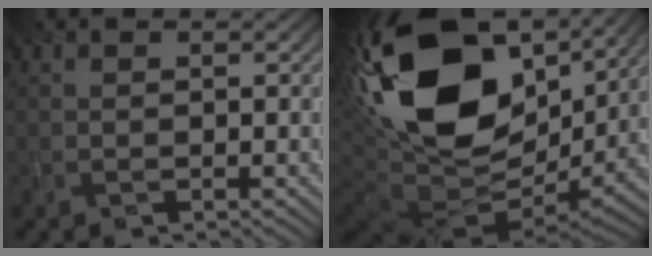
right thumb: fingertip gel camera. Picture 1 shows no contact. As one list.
[{"total": 21.5, "force": [7.0, 14.0, 14.7], "torque": [-0.326, 0.014, 0.136]}]